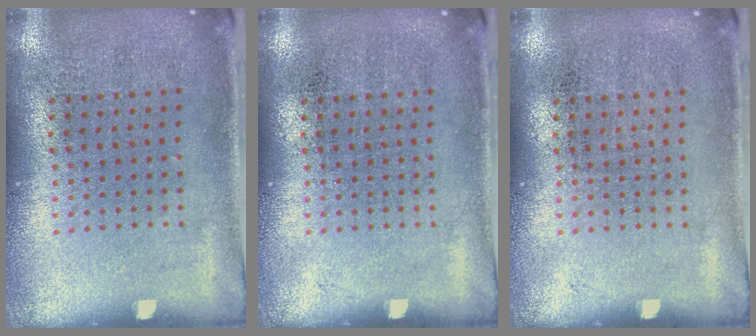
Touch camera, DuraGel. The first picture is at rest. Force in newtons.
{"total": 0.0}
{"total": 0.0}